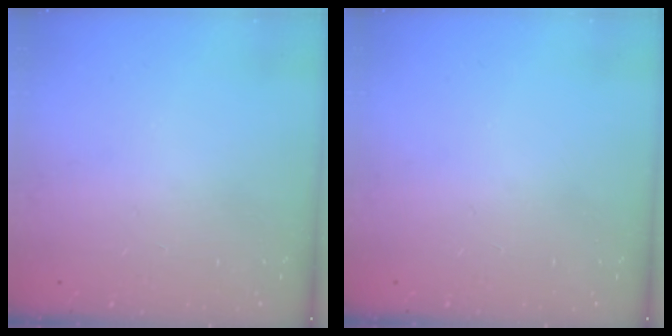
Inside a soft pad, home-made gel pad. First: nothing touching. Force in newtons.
{"total": 0.0}